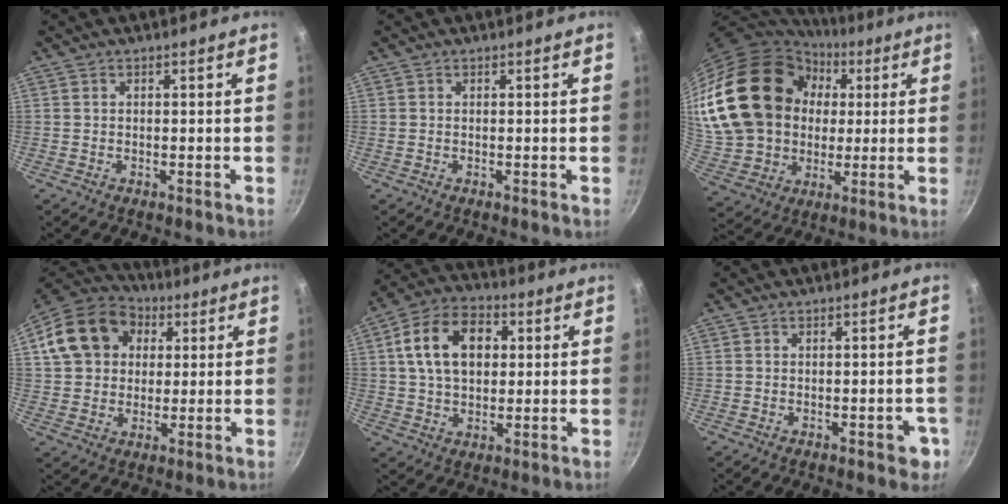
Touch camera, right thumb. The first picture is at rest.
{"total": 0.0}
{"total": 28.3, "force": [6.2, 22.1, 16.6], "torque": [-0.310, 0.022, 0.130]}
{"total": 17.4, "force": [4.7, 13.9, 9.3], "torque": [-0.155, 0.026, 0.072]}
{"total": 14.4, "force": [3.1, 9.8, 10.0], "torque": [-0.152, 0.014, 0.042]}
{"total": 3.8, "force": [-1.5, 2.0, 2.9], "torque": [-0.016, 0.010, -0.018]}